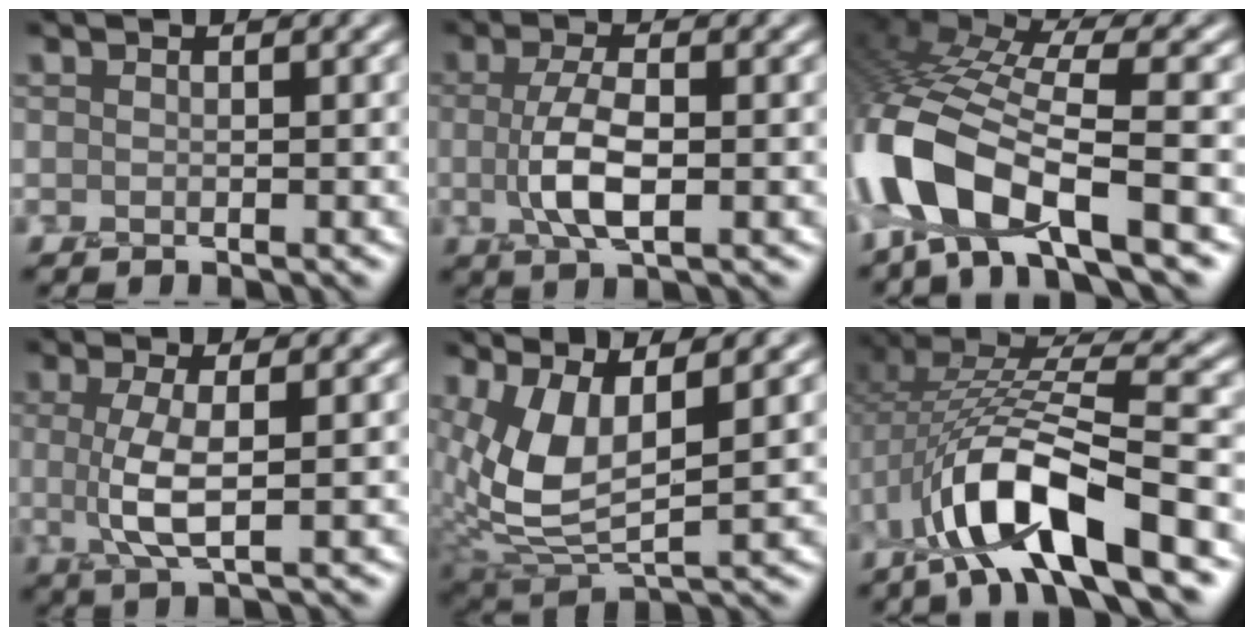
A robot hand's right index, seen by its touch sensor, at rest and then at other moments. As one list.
[{"total": 4.5, "force": [-0.3, 1.6, 4.2], "torque": [-0.096, -0.002, -0.009]}, {"total": 12.0, "force": [-5.4, 4.4, 9.8], "torque": [-0.208, 0.002, -0.113]}, {"total": 4.0, "force": [0.0, 1.0, 3.9], "torque": [-0.082, -0.003, 0.000]}, {"total": 7.1, "force": [1.8, 2.8, 6.2], "torque": [-0.149, -0.003, 0.036]}, {"total": 10.5, "force": [-5.3, 2.7, 8.7], "torque": [-0.163, 0.014, -0.100]}]